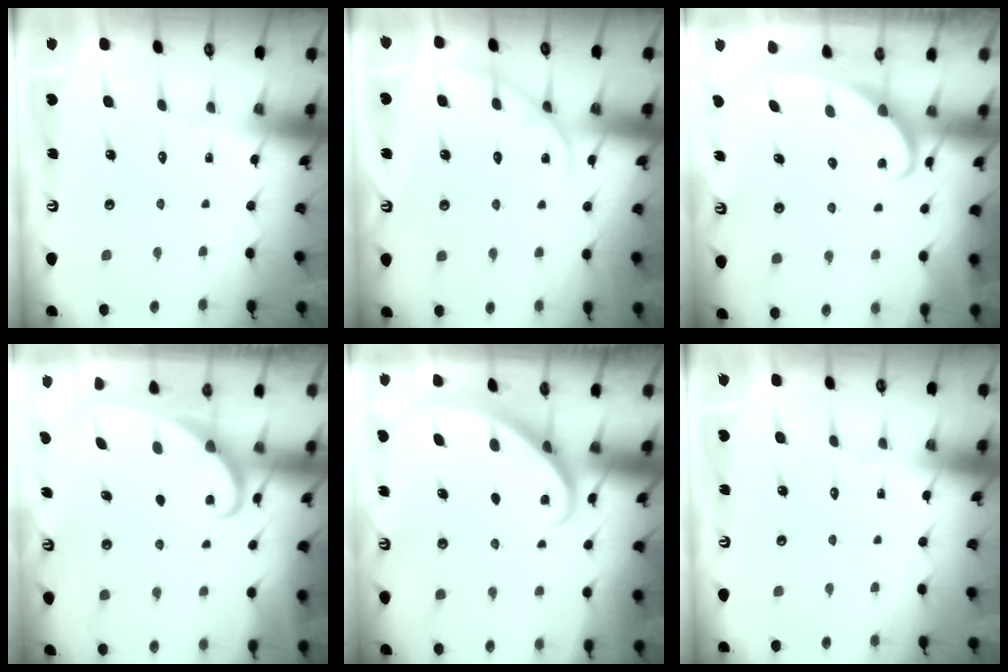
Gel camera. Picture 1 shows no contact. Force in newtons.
{"total": 3.5, "press": 3.5, "slide": 0.3}
{"total": 2.5, "press": 2.5, "slide": 0.4}
{"total": 2.4, "press": 2.4, "slide": 0.3}
{"total": 2.3, "press": 2.3, "slide": 0.2}
{"total": 0.0}